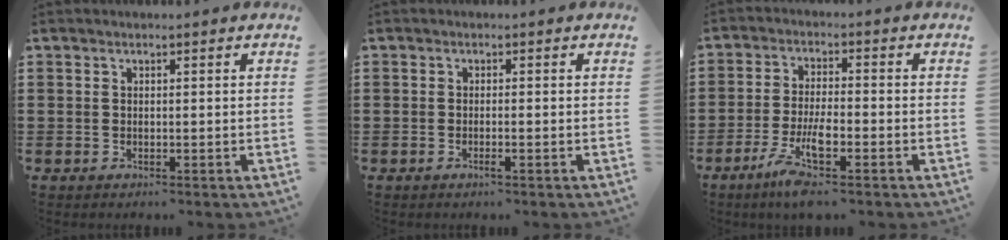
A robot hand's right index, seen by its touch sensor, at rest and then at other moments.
{"total": 1.1, "force": [-0.6, -0.1, 1.0], "torque": [-0.017, -0.006, -0.010]}
{"total": 5.8, "force": [-3.3, 1.1, 4.7], "torque": [-0.112, -0.015, -0.065]}